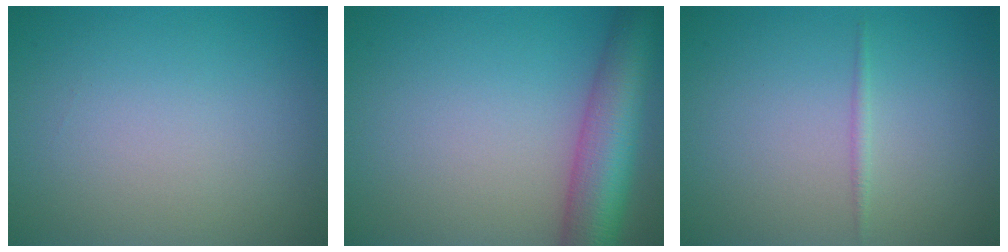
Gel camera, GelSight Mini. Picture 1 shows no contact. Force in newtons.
{"total": 8.2, "press": 8.2, "slide": 0.4}
{"total": 0.7, "press": 0.7, "slide": 0.0}